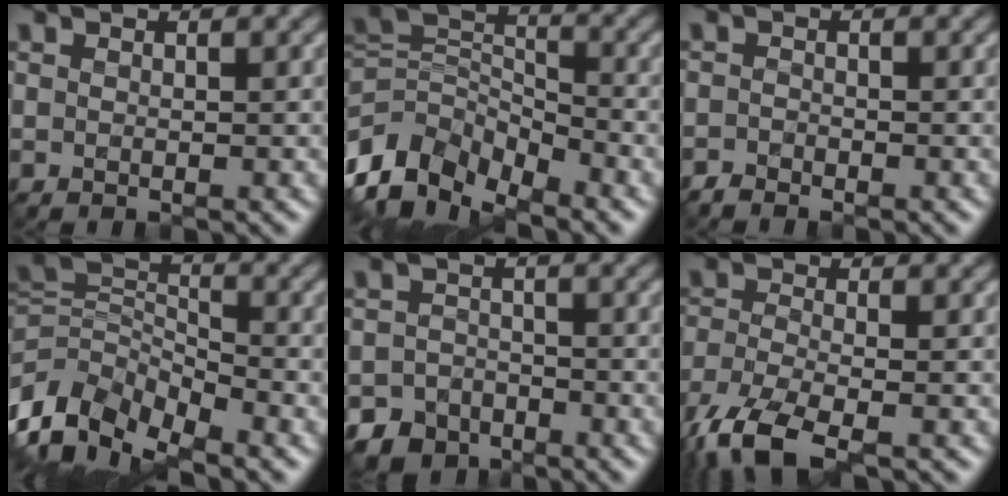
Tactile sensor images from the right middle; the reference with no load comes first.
{"total": 10.1, "force": [-6.1, 5.7, 5.7], "torque": [-0.106, -0.008, -0.130]}
{"total": 1.1, "force": [-1.1, 0.3, 0.1], "torque": [0.001, -0.001, -0.025]}
{"total": 9.5, "force": [-5.2, 5.2, 5.9], "torque": [-0.116, -0.014, -0.111]}
{"total": 5.7, "force": [-4.3, 3.7, 0.8], "torque": [0.015, -0.008, -0.068]}
{"total": 6.8, "force": [-4.5, 2.1, 4.6], "torque": [-0.103, -0.021, -0.098]}